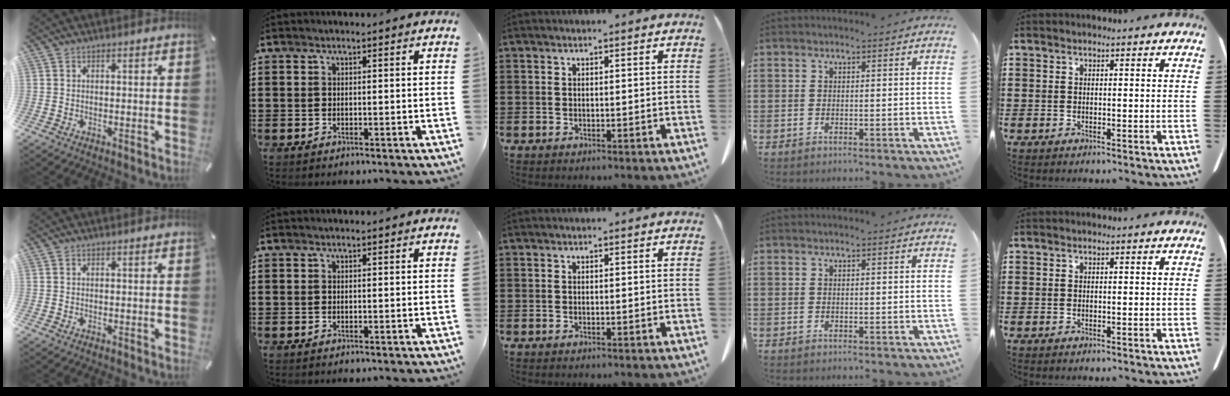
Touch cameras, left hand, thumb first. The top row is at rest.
{}